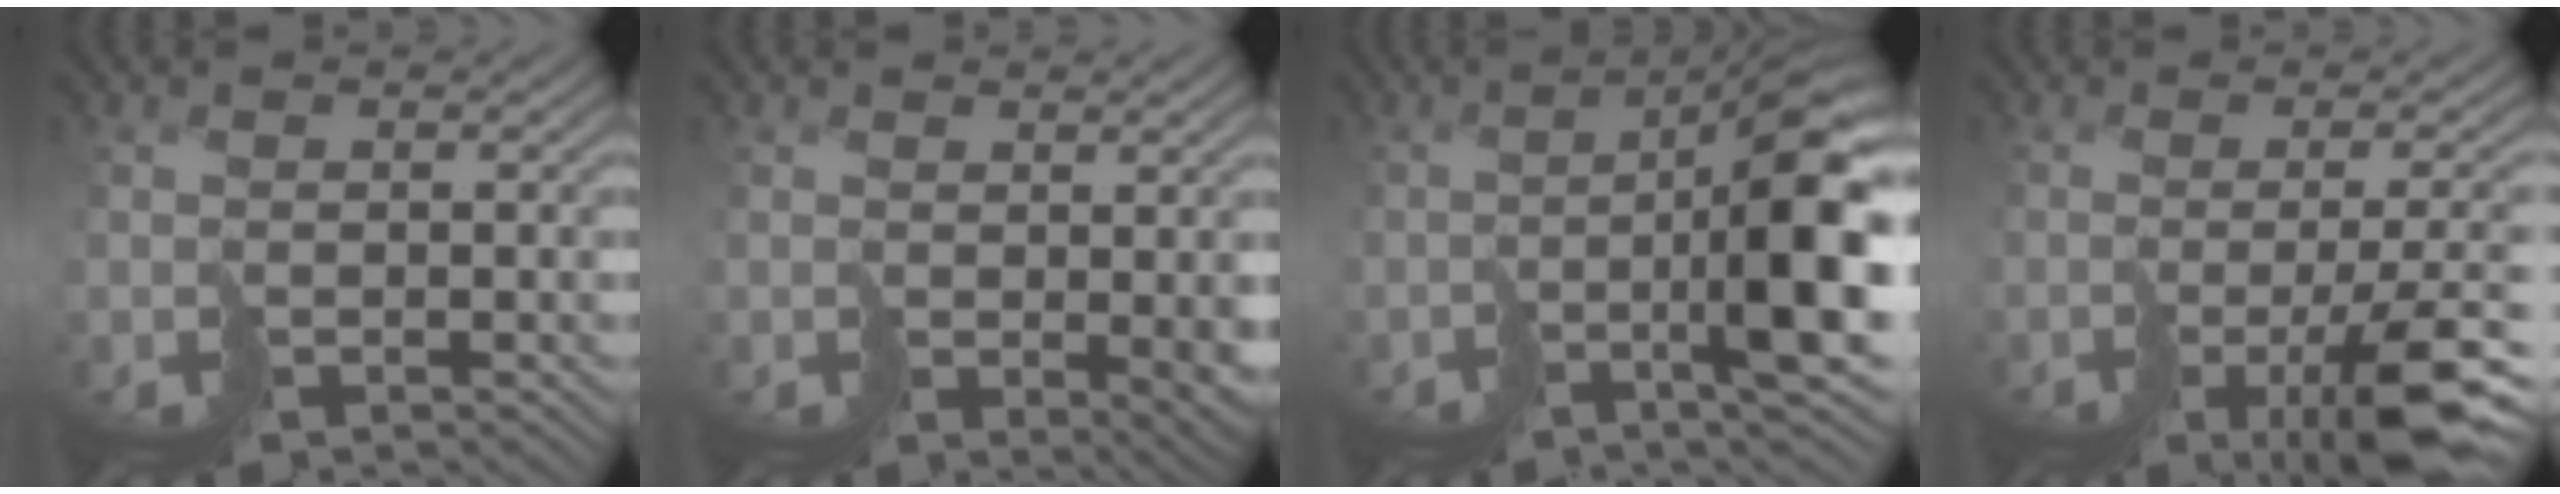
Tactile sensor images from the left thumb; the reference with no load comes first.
{"total": 3.7, "force": [0.2, 1.0, 3.6], "torque": [-0.049, -0.009, 0.003]}
{"total": 13.1, "force": [-2.9, 3.1, 12.4], "torque": [-0.184, -0.002, -0.052]}
{"total": 10.9, "force": [-4.8, 2.7, 9.4], "torque": [-0.145, -0.015, -0.077]}